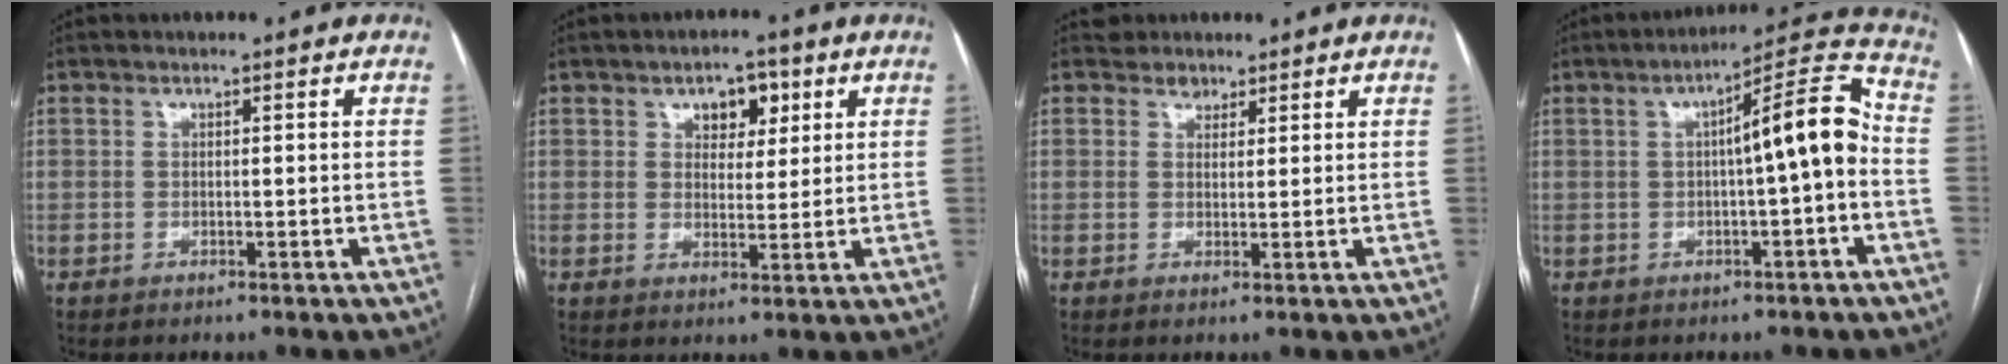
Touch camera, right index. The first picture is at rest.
{"total": 5.0, "force": [2.4, 3.1, 3.2], "torque": [-0.039, 0.011, 0.036]}
{"total": 2.9, "force": [2.2, 1.7, -0.5], "torque": [0.014, 0.009, 0.031]}
{"total": 9.9, "force": [-0.4, 0.9, 9.9], "torque": [-0.140, 0.033, -0.006]}